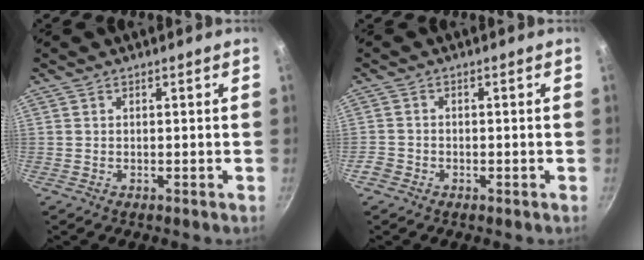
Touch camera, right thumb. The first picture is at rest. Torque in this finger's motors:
{"motor_torque": [0.55, -0.30, 0.10, -0.18, 0.00]}